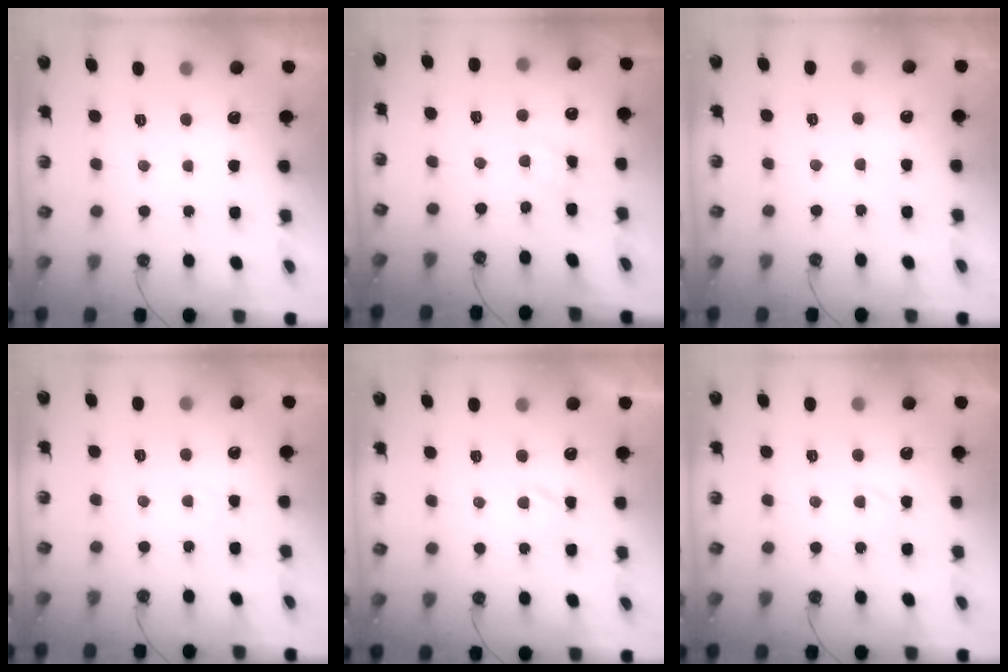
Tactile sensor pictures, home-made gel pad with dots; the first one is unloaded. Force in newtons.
{"total": 4.5, "press": 4.4, "slide": 0.6}
{"total": 1.9, "press": 1.9, "slide": 0.3}
{"total": 3.4, "press": 3.4, "slide": 0.5}
{"total": 2.2, "press": 2.1, "slide": 0.4}
{"total": 2.3, "press": 2.2, "slide": 0.3}